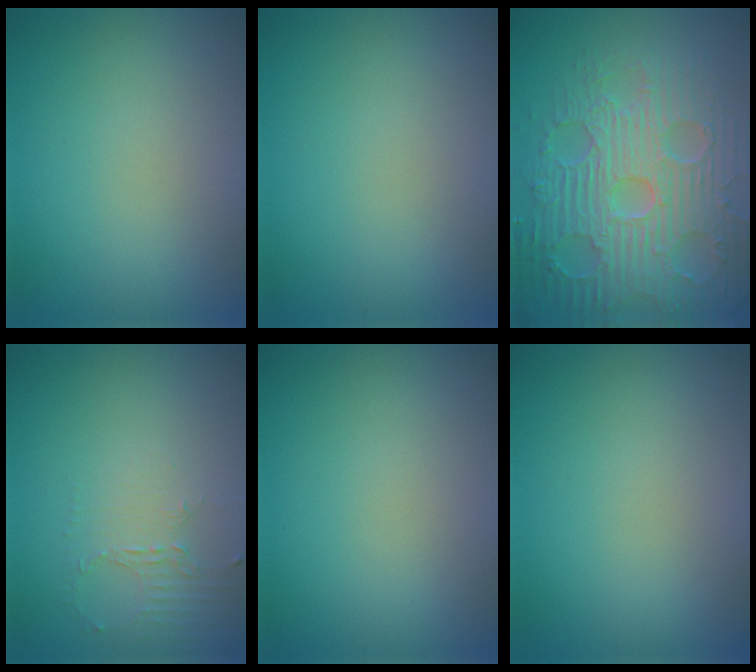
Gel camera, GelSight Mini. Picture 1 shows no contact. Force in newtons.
{"total": 0.0}
{"total": 9.4, "press": 6.9, "slide": 6.4}
{"total": 2.3, "press": 1.6, "slide": 1.6}
{"total": 0.0}
{"total": 0.0}